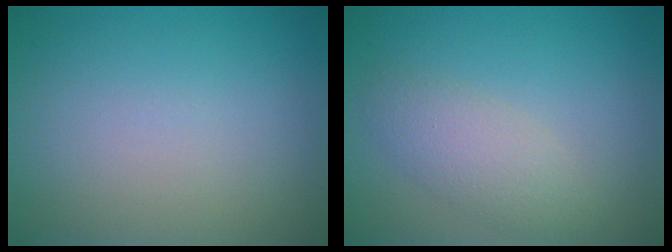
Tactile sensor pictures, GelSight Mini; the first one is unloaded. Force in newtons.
{"total": 2.9, "press": 2.9, "slide": 0.0}